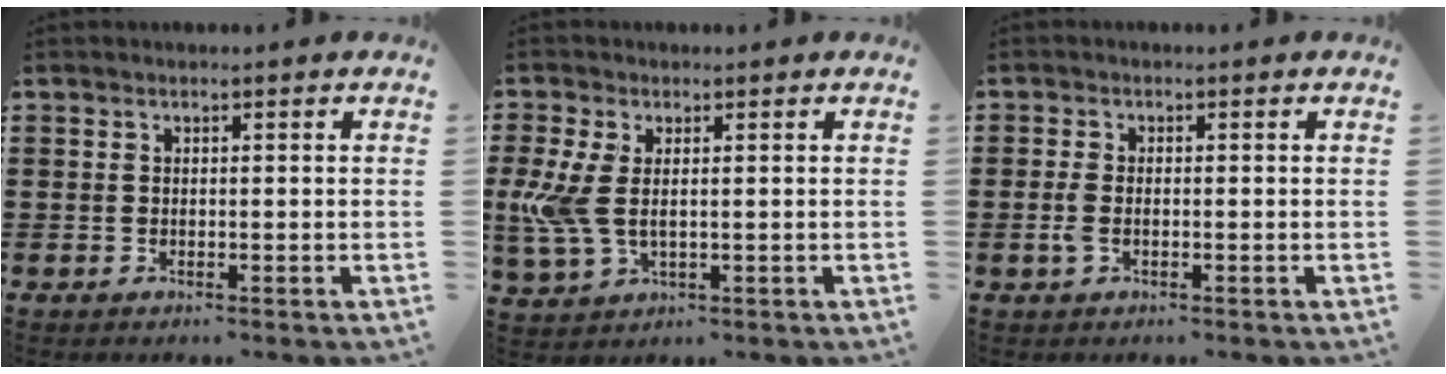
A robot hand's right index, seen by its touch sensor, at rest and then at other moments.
{"total": 6.2, "force": [0.3, 3.2, 5.3], "torque": [-0.135, -0.004, -0.001]}
{"total": 2.2, "force": [-0.4, 1.0, 1.9], "torque": [-0.052, -0.006, -0.013]}